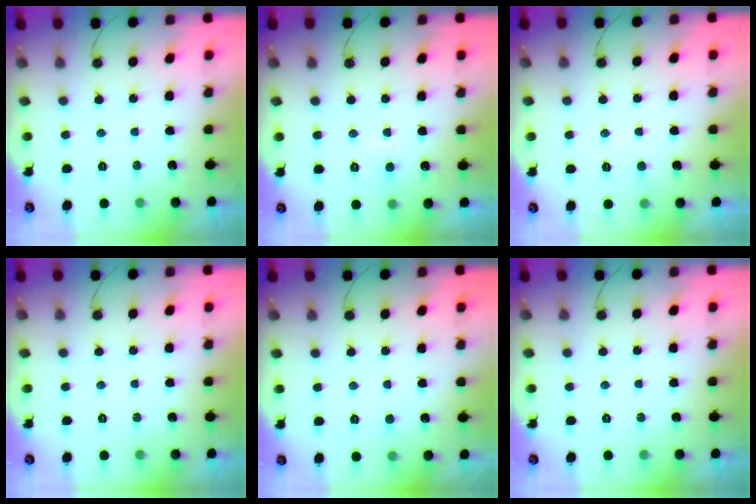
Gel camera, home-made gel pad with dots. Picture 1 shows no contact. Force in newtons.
{"total": 4.6, "press": 4.6, "slide": 0.4}
{"total": 3.3, "press": 3.3, "slide": 0.4}
{"total": 0.0}
{"total": 2.4, "press": 2.4, "slide": 0.3}
{"total": 0.0}